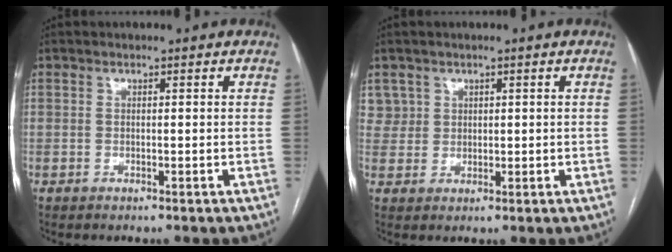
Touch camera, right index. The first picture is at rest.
{"total": 3.2, "force": [1.6, 2.8, -0.3], "torque": [0.020, 0.009, 0.027]}